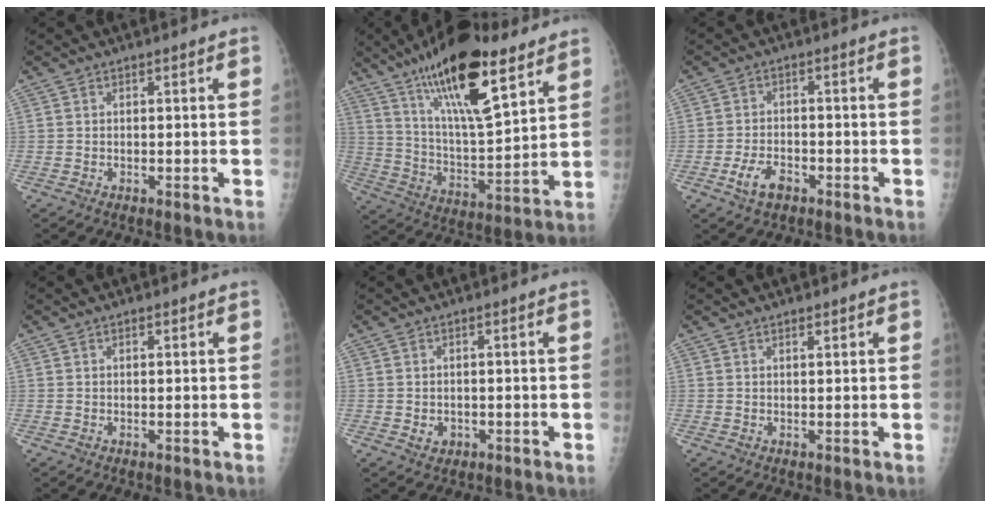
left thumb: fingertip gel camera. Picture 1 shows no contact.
{"total": 21.3, "force": [13.0, 6.5, 15.6], "torque": [-0.246, -0.057, 0.226]}
{"total": 5.1, "force": [-2.7, 3.0, 3.2], "torque": [-0.058, 0.015, -0.048]}
{"total": 0.7, "force": [0.4, 0.4, 0.5], "torque": [-0.007, -0.001, 0.005]}
{"total": 2.2, "force": [-0.4, 1.9, 1.1], "torque": [-0.007, 0.001, 0.001]}
{"total": 1.2, "force": [0.9, 0.5, 0.6], "torque": [-0.006, -0.004, 0.013]}